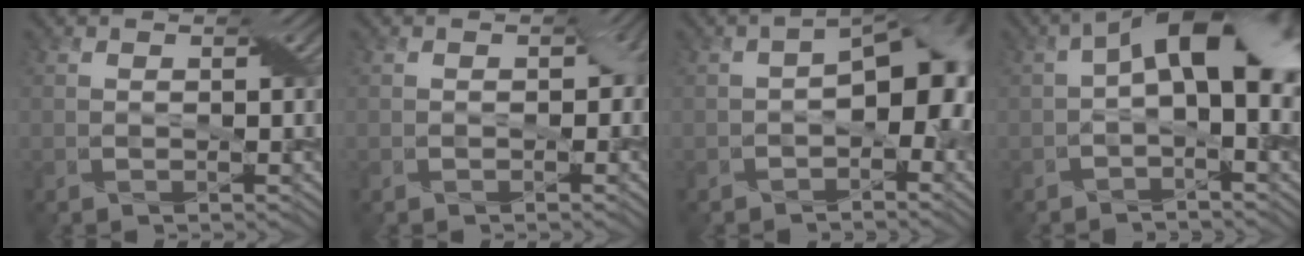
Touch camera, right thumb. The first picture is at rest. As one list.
[{"total": 2.1, "force": [-0.3, 1.7, 1.3], "torque": [-0.010, -0.010, -0.005]}, {"total": 9.3, "force": [-1.4, 5.5, 7.4], "torque": [-0.081, -0.007, -0.025]}, {"total": 9.5, "force": [1.0, 4.5, 8.3], "torque": [-0.134, 0.015, 0.007]}]